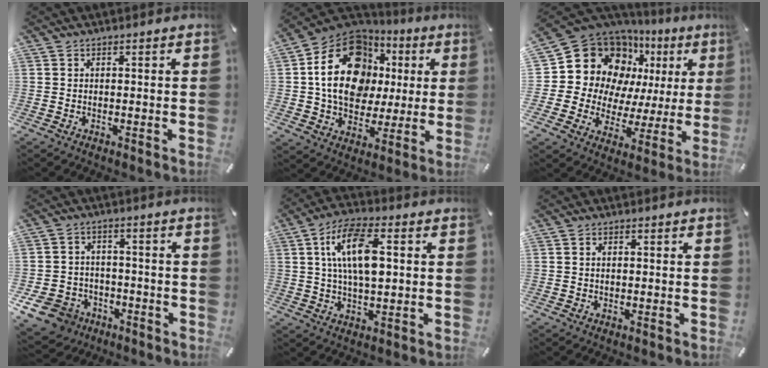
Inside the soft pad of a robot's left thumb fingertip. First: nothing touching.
{"total": 19.3, "force": [3.9, 15.3, 11.1], "torque": [-0.195, -0.008, 0.071]}
{"total": 19.4, "force": [8.6, 15.4, 8.2], "torque": [-0.122, -0.070, 0.180]}
{"total": 9.3, "force": [-4.8, 7.5, 2.7], "torque": [-0.078, 0.038, -0.087]}
{"total": 12.3, "force": [2.4, 5.6, 10.7], "torque": [-0.215, 0.004, 0.039]}
{"total": 0.9, "force": [0.1, 0.5, 0.7], "torque": [-0.015, 0.003, 0.002]}